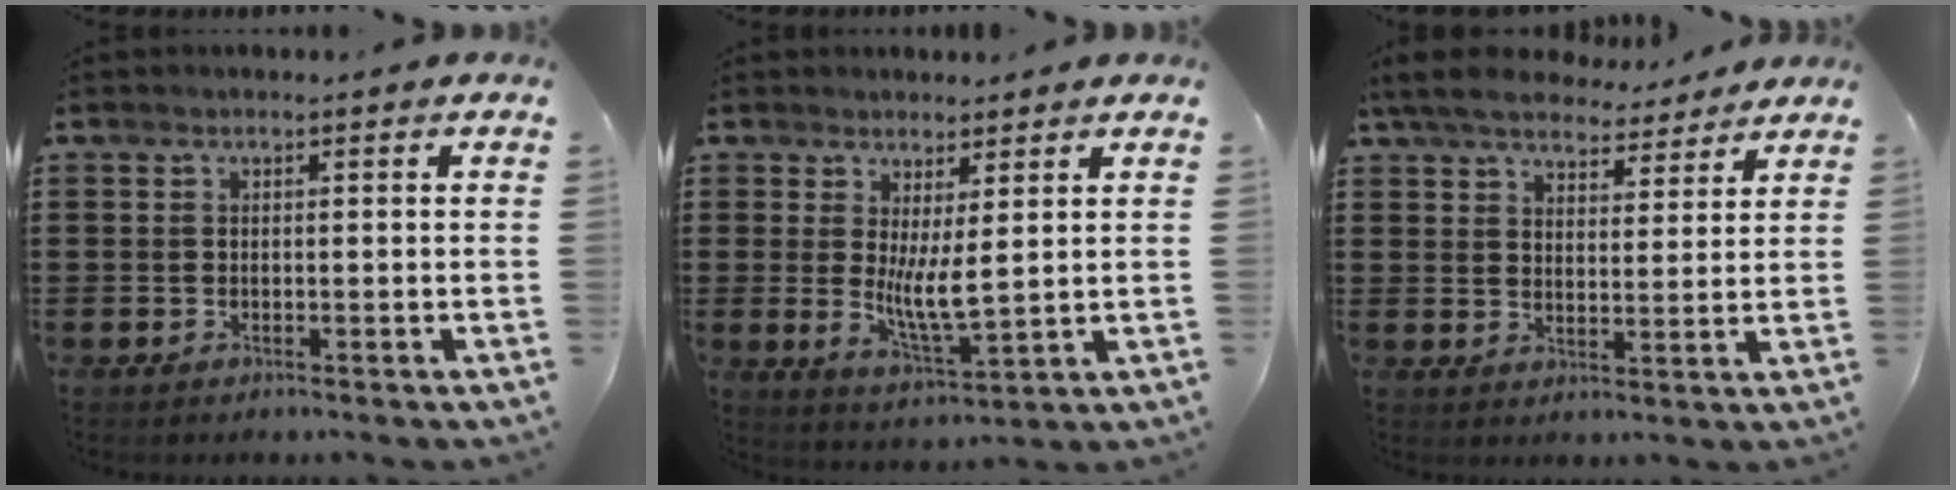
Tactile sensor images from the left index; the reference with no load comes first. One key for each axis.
{"total": 6.3, "fx": 1.7, "fy": 1.6, "fz": 5.8, "tx": -0.110, "ty": -0.018, "tz": 0.030}
{"total": 6.3, "fx": 5.9, "fy": 1.2, "fz": 2.0, "tx": -0.064, "ty": -0.023, "tz": 0.105}